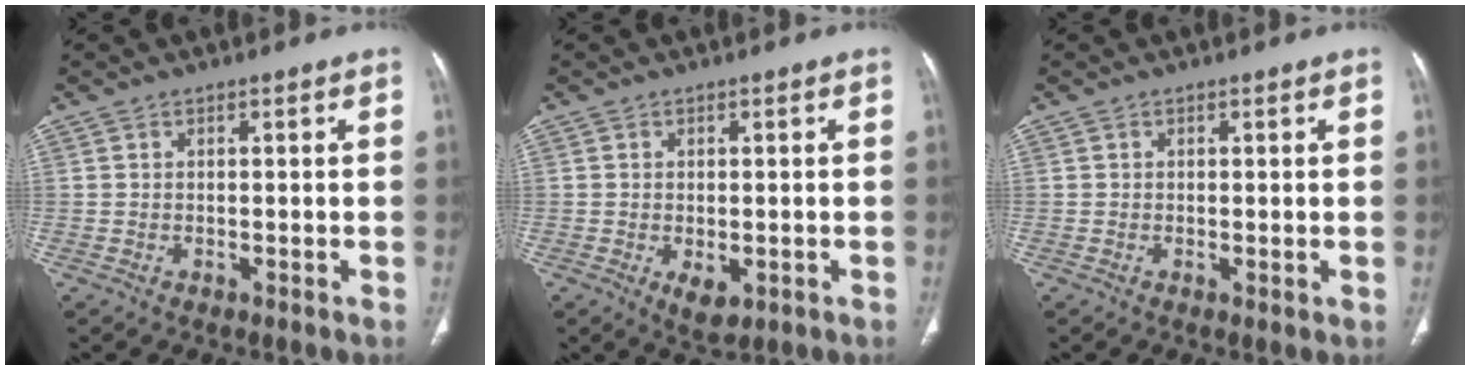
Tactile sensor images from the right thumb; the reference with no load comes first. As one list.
[{"total": 3.9, "force": [-1.2, 2.2, 3.0], "torque": [-0.046, -0.008, -0.010]}, {"total": 0.6, "force": [0.0, 0.2, 0.5], "torque": [-0.011, -0.004, 0.000]}]